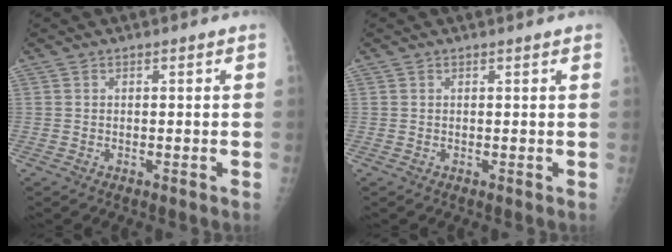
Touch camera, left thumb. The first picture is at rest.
{"total": 1.7, "force": [1.5, -0.1, 0.9], "torque": [-0.011, 0.003, 0.015]}